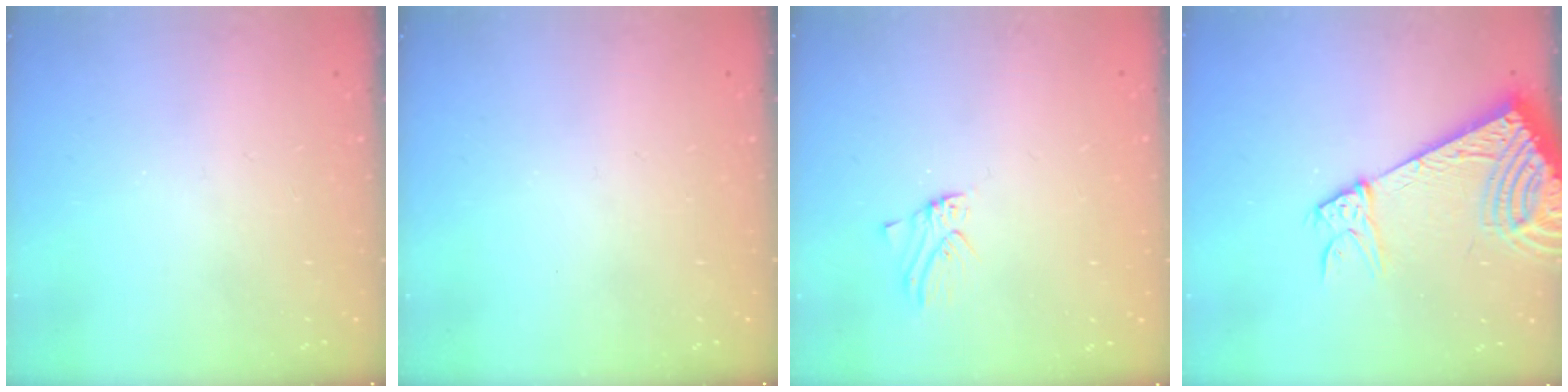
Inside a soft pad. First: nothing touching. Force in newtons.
{"total": 0.0}
{"total": 0.0}
{"total": 15.2, "press": 15.0, "slide": 2.6}